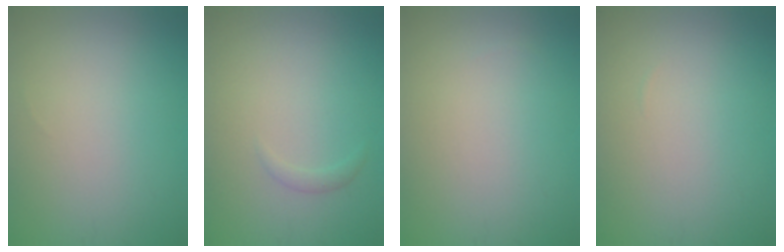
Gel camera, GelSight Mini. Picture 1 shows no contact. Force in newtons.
{"total": 0.7, "press": 0.7, "slide": 0.0}
{"total": 0.0}
{"total": 0.0}